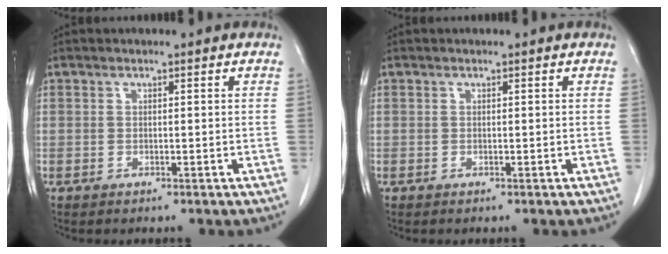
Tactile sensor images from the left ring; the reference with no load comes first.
{"total": 0.0}